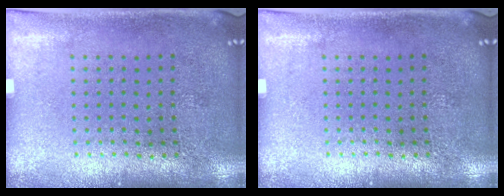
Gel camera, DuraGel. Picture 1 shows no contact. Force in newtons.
{"total": 0.0}